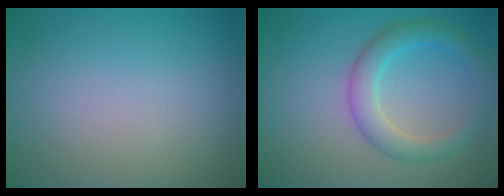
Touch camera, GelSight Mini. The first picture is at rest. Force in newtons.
{"total": 3.6, "press": 3.6, "slide": 0.0}